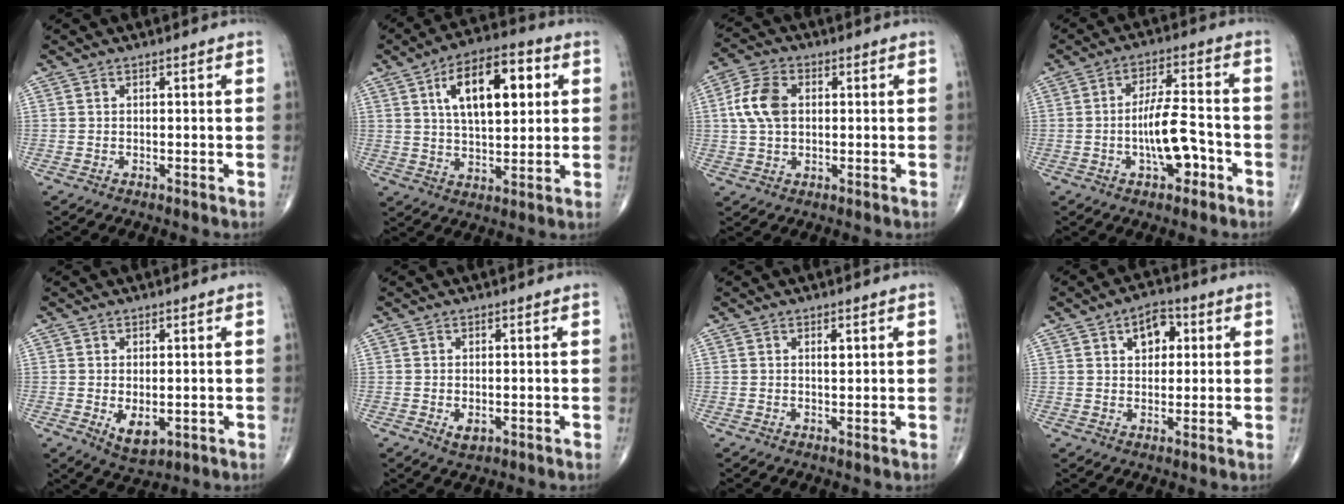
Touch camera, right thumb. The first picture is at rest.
{"total": 15.3, "force": [4.7, 7.2, 12.7], "torque": [-0.179, 0.004, 0.075]}
{"total": 8.2, "force": [1.1, 5.4, 6.0], "torque": [-0.122, 0.012, 0.018]}
{"total": 9.2, "force": [-2.8, 3.5, 8.0], "torque": [-0.133, 0.029, -0.048]}
{"total": 5.0, "force": [-1.0, 2.7, 4.1], "torque": [-0.059, -0.012, -0.004]}
{"total": 2.0, "force": [-0.5, 1.2, 1.6], "torque": [-0.023, -0.004, -0.005]}
{"total": 1.3, "force": [0.5, 0.5, 1.1], "torque": [-0.014, -0.002, 0.008]}
{"total": 6.5, "force": [2.2, 4.2, 4.5], "torque": [-0.038, 0.002, 0.027]}